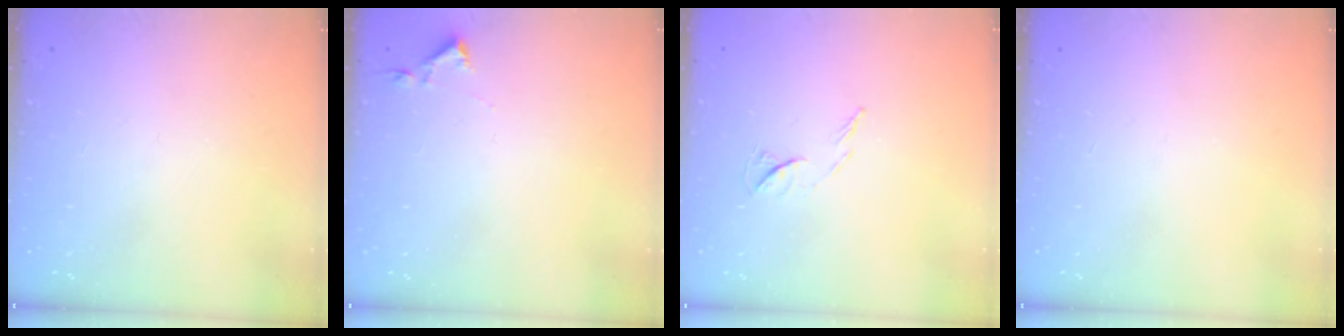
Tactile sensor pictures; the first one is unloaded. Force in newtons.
{"total": 2.9, "press": 2.9, "slide": 0.5}
{"total": 5.7, "press": 5.6, "slide": 1.2}
{"total": 0.0}